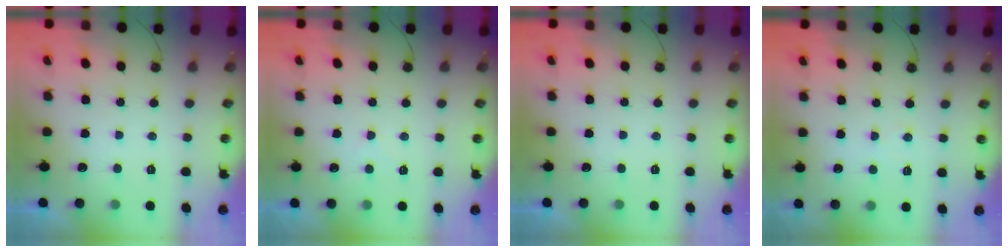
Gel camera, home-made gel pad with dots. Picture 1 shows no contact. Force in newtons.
{"total": 5.9, "press": 5.9, "slide": 0.7}
{"total": 0.0}
{"total": 3.8, "press": 3.7, "slide": 0.5}